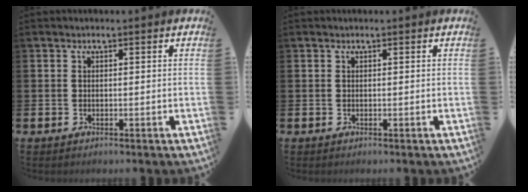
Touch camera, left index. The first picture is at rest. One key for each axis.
{"total": 0.0}